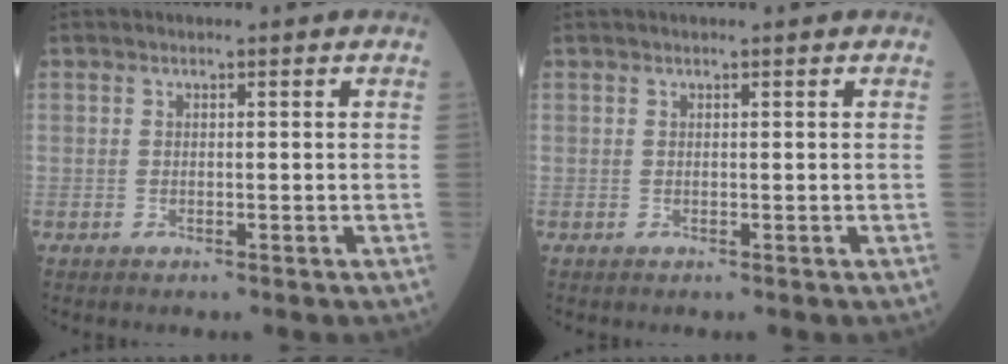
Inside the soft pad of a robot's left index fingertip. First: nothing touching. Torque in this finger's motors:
{"motor_torque": [0.47, -1.66, 0.03, 0.01]}